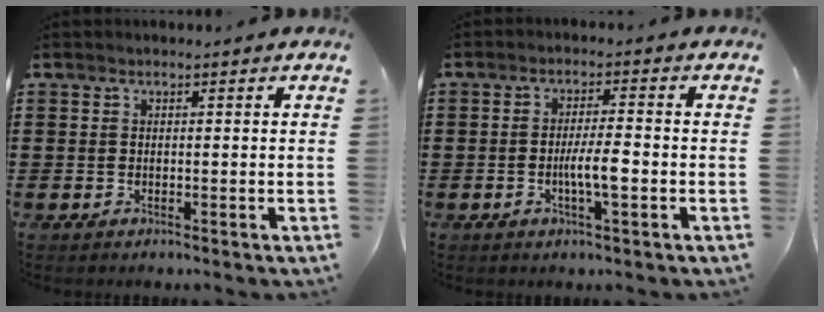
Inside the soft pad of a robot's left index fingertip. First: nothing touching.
{"total": 4.6, "force": [-1.0, 0.8, 4.4], "torque": [-0.083, 0.000, -0.022]}